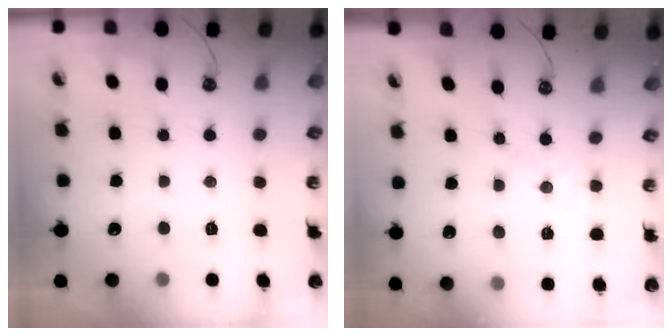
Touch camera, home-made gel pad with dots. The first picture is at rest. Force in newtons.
{"total": 4.6, "press": 4.6, "slide": 0.6}